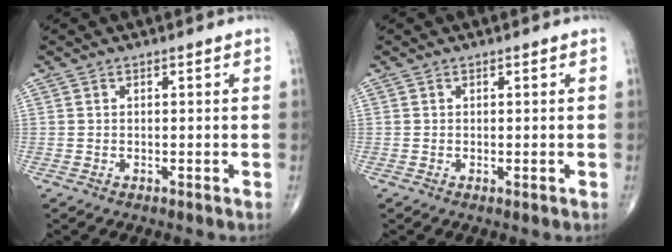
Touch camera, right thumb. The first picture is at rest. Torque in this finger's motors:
{"motor_torque": [-0.50, -0.28, 0.21, 0.20, -0.02]}